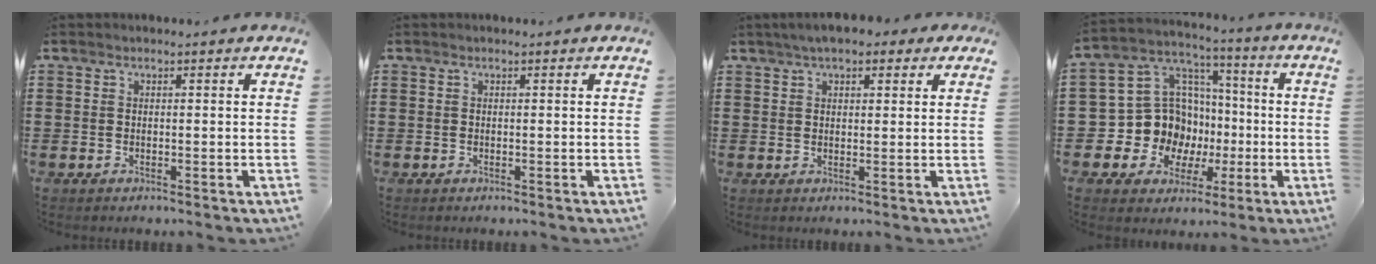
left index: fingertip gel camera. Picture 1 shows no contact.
{"total": 0.0}
{"total": 3.7, "force": [2.7, 1.5, 2.0], "torque": [-0.049, 0.007, 0.049]}
{"total": 12.3, "force": [-2.6, 11.4, 3.8], "torque": [-0.120, -0.001, -0.038]}